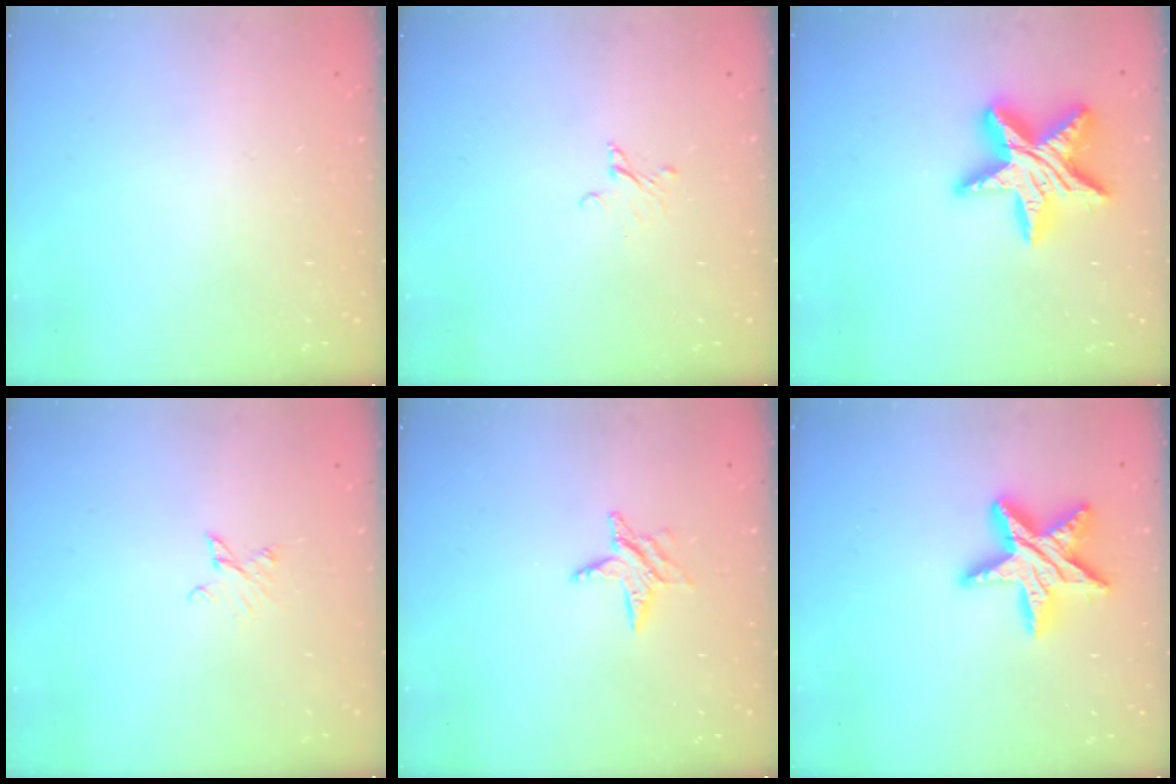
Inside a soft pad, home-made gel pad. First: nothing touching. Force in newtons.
{"total": 2.0, "press": 2.0, "slide": 0.1}
{"total": 18.2, "press": 18.1, "slide": 1.4}
{"total": 2.5, "press": 2.5, "slide": 0.3}
{"total": 5.2, "press": 5.1, "slide": 0.5}
{"total": 15.6, "press": 15.6, "slide": 0.9}